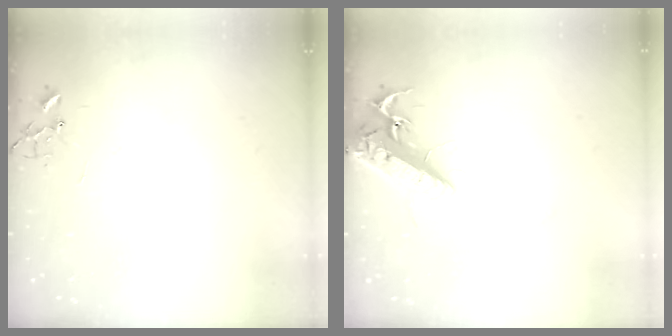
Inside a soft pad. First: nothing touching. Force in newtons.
{"total": 16.5, "press": 16.2, "slide": 3.1}